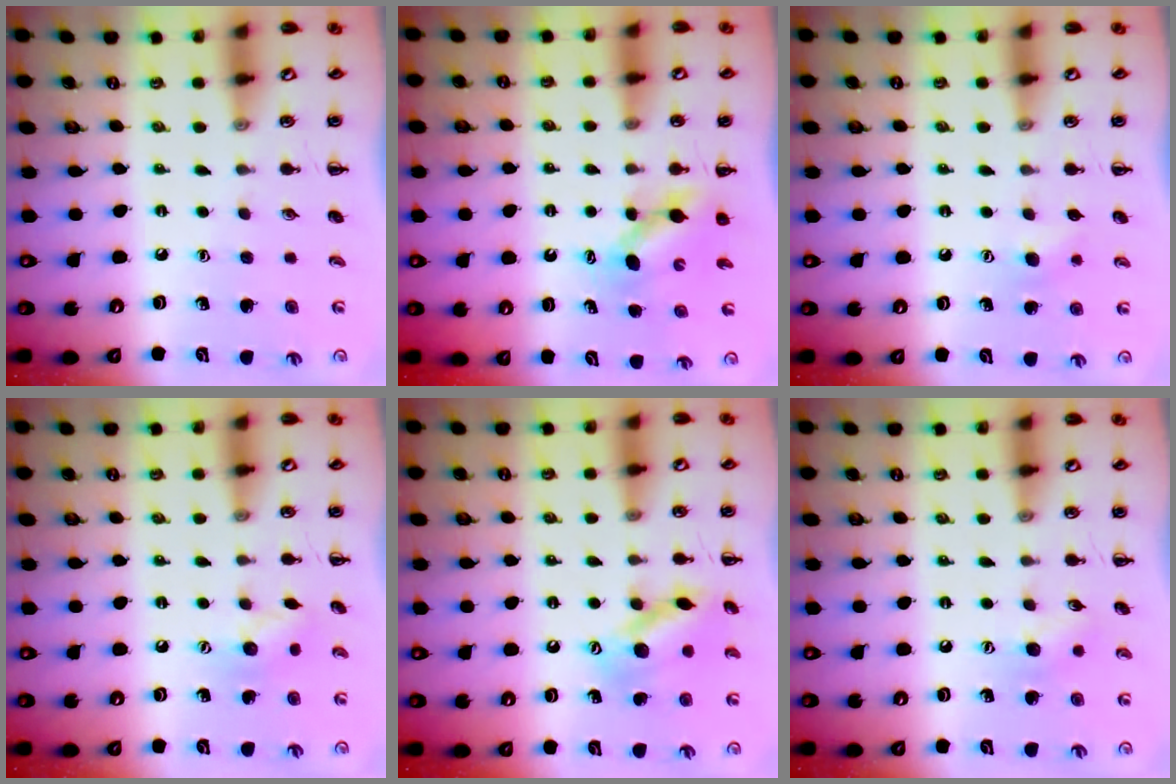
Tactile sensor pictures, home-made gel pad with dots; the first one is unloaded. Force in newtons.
{"total": 5.1, "press": 4.9, "slide": 1.1}
{"total": 5.4, "press": 5.2, "slide": 1.4}
{"total": 7.5, "press": 7.4, "slide": 1.1}
{"total": 13.9, "press": 13.9, "slide": 1.1}
{"total": 7.2, "press": 7.1, "slide": 1.0}